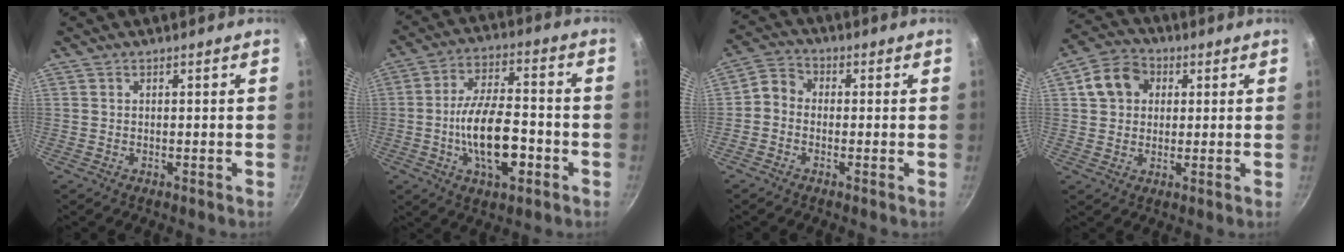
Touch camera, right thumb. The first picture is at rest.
{"total": 14.5, "force": [-4.0, 6.6, 12.3], "torque": [-0.200, 0.030, -0.071]}
{"total": 4.0, "force": [-1.2, 3.2, 2.1], "torque": [-0.032, 0.024, -0.040]}
{"total": 8.6, "force": [2.2, 7.1, 4.3], "torque": [-0.050, 0.015, 0.024]}